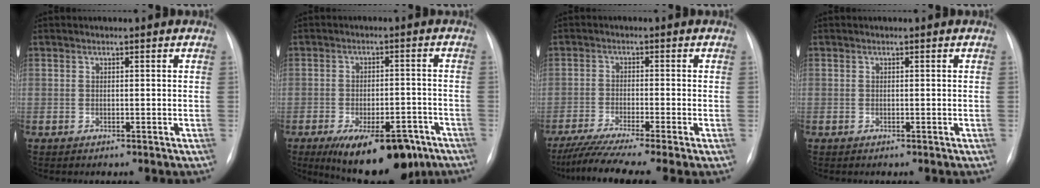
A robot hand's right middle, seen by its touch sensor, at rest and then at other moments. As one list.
[{"total": 14.4, "force": [-9.3, 5.9, 9.3], "torque": [-0.115, 0.005, -0.129]}, {"total": 9.9, "force": [-7.5, -0.3, 6.4], "torque": [-0.109, -0.023, -0.122]}, {"total": 0.0}]